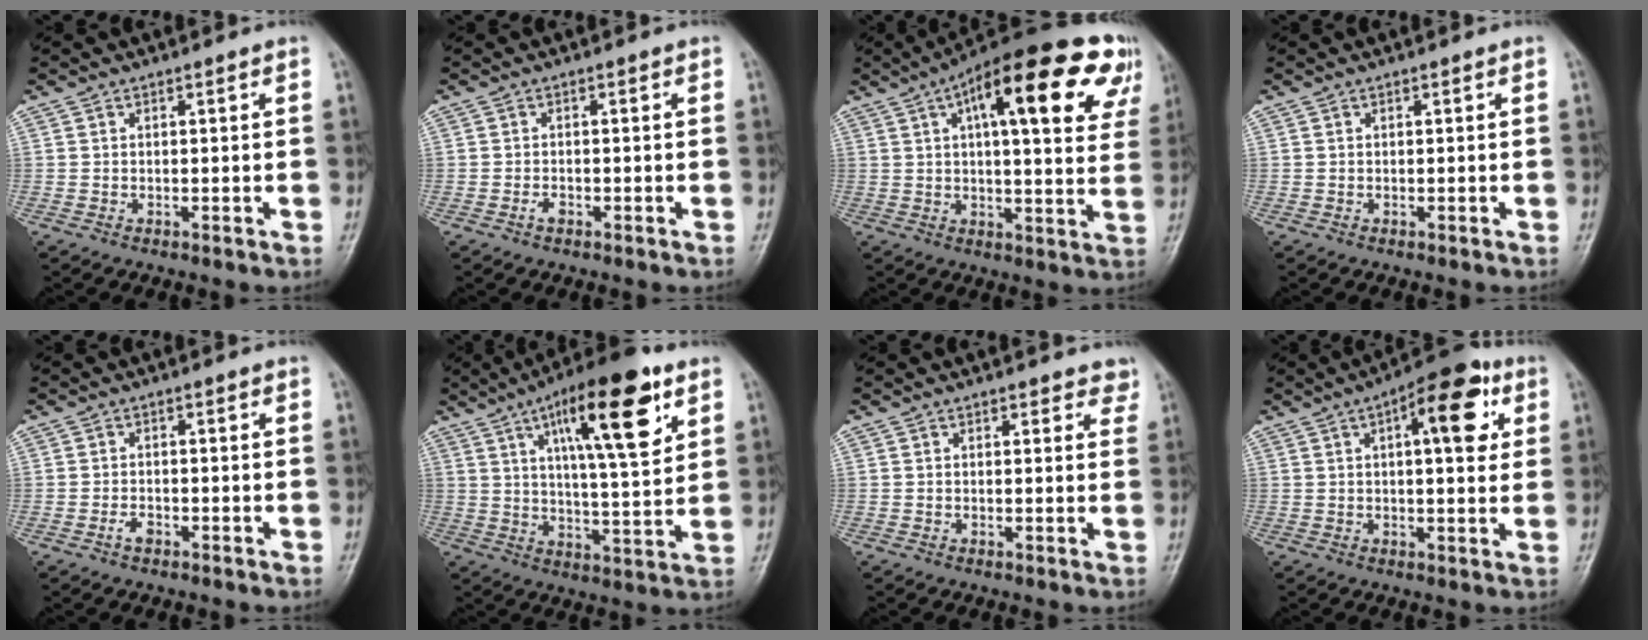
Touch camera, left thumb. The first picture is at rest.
{"total": 1.2, "force": [-0.7, 0.7, 0.7], "torque": [-0.012, 0.002, -0.014]}
{"total": 25.5, "force": [11.2, 8.7, 21.2], "torque": [-0.274, 0.012, 0.149]}
{"total": 0.0}
{"total": 1.6, "force": [-0.9, 0.9, 1.0], "torque": [-0.019, 0.006, -0.019]}
{"total": 18.7, "force": [8.6, 5.1, 15.9], "torque": [-0.226, -0.030, 0.133]}
{"total": 3.0, "force": [2.4, 1.5, 1.1], "torque": [0.019, -0.009, 0.019]}
{"total": 12.5, "force": [4.4, 4.9, 10.7], "torque": [-0.119, 0.004, 0.052]}